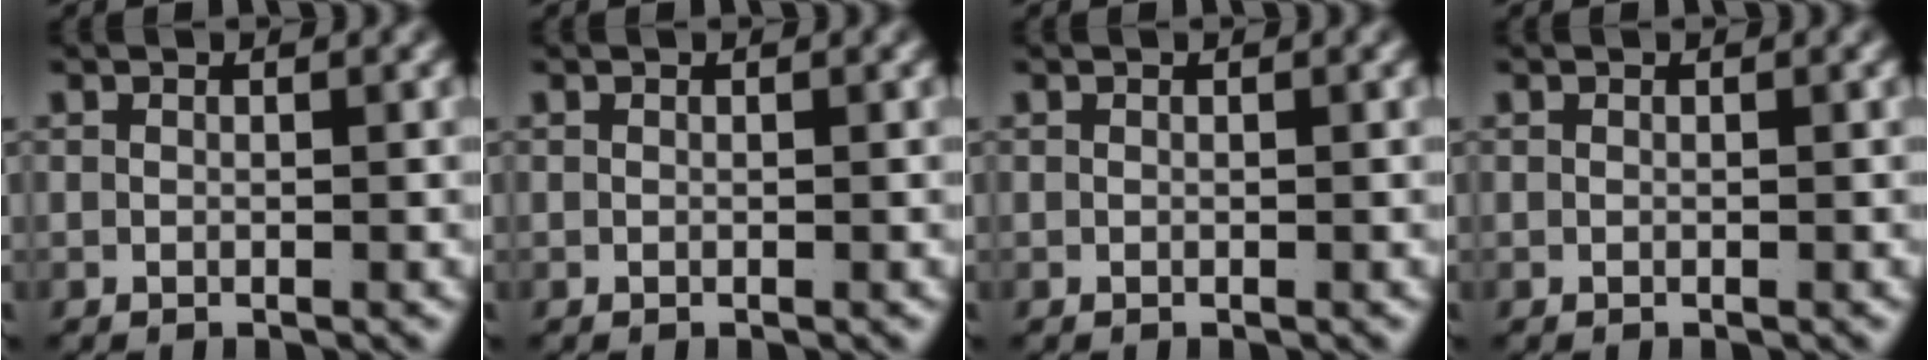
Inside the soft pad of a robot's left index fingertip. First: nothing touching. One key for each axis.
{"total": 0.0}
{"total": 0.0}
{"total": 0.0}